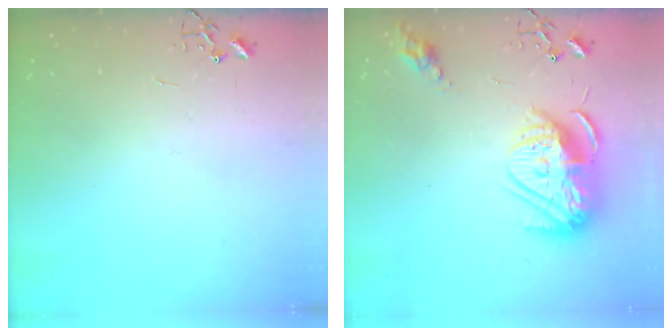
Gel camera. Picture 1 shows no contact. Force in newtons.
{"total": 15.8, "press": 15.8, "slide": 1.4}